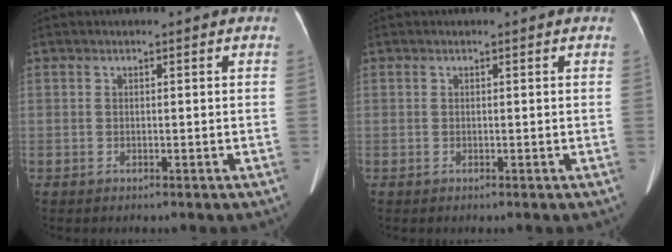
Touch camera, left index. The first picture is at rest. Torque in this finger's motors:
{"motor_torque": [-0.14, -0.16, 0.03, 0.02]}